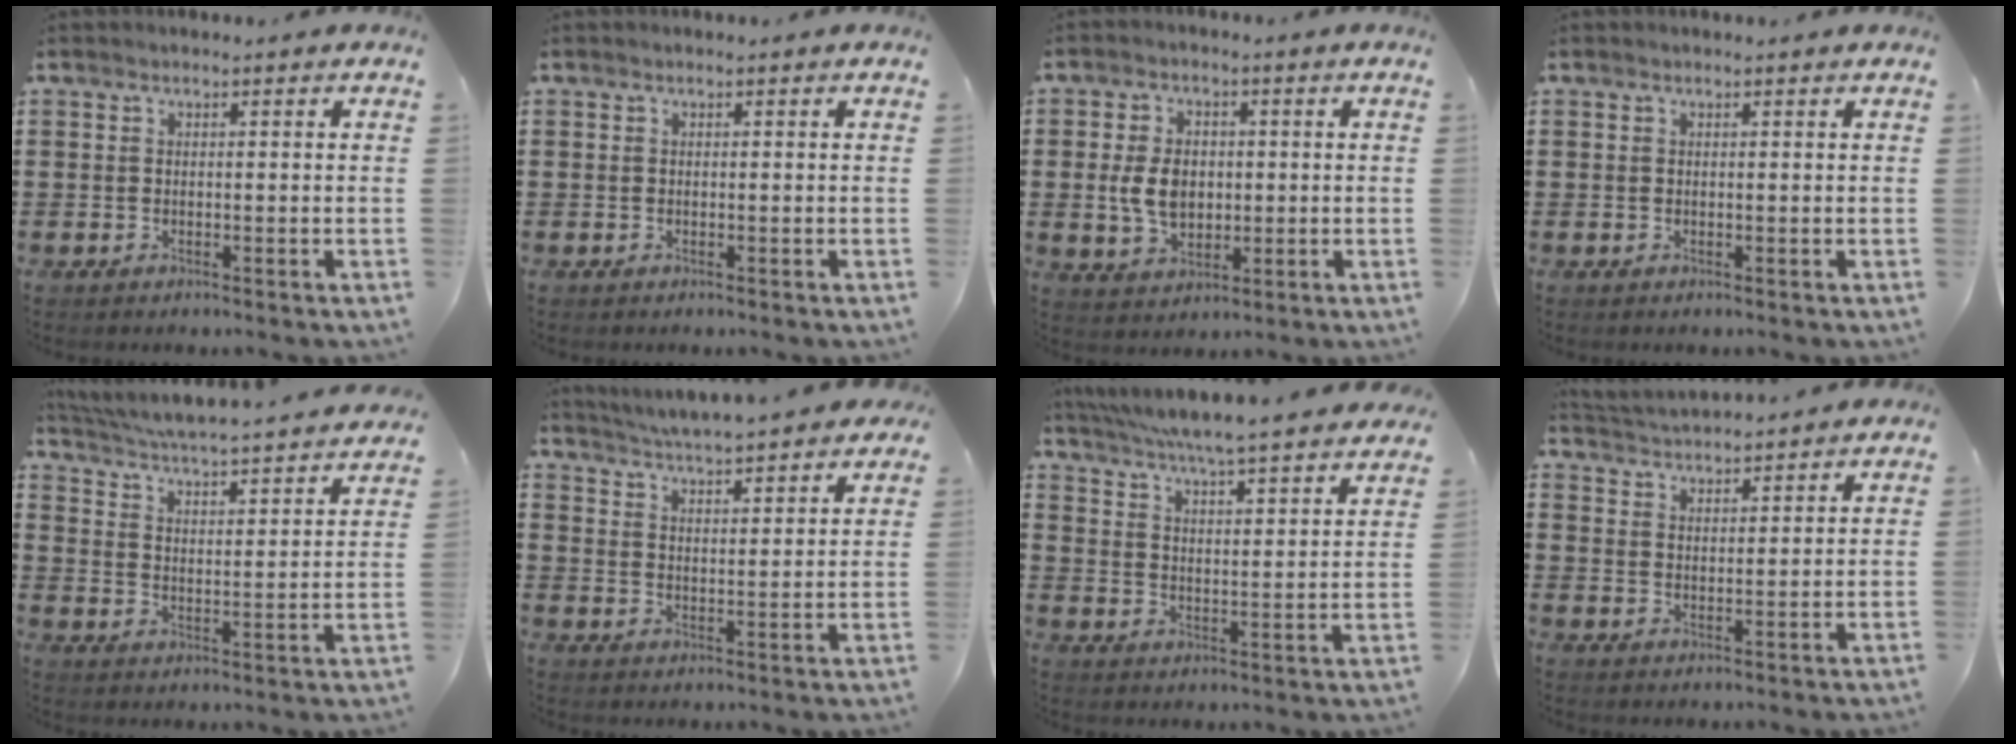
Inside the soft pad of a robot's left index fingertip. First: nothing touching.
{"total": 0.0}
{"total": 6.6, "force": [0.0, 4.4, 4.9], "torque": [-0.105, 0.006, -0.005]}
{"total": 0.0}
{"total": 4.1, "force": [3.8, -0.7, 1.3], "torque": [-0.045, -0.039, 0.055]}
{"total": 4.4, "force": [4.3, -0.3, 0.7], "torque": [-0.036, -0.029, 0.073]}
{"total": 4.7, "force": [4.4, -1.0, 1.4], "torque": [-0.050, -0.043, 0.067]}
{"total": 3.6, "force": [3.6, -0.3, 0.0], "torque": [-0.020, -0.026, 0.059]}